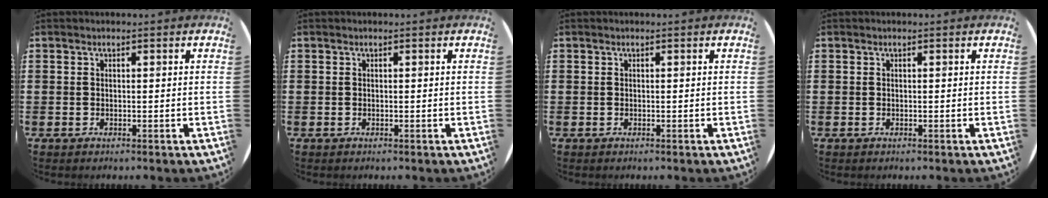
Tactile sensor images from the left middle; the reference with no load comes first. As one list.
[{"total": 0.0}, {"total": 0.0}, {"total": 0.0}]